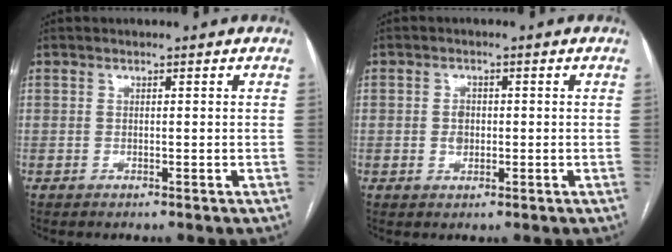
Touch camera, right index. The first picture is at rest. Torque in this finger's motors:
{"motor_torque": [0.58, 0.27, 0.07, 0.03]}